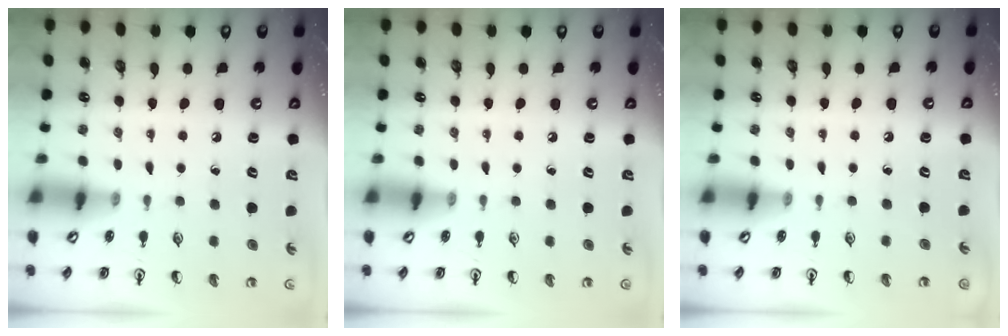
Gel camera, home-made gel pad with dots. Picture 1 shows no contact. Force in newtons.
{"total": 0.0}
{"total": 0.0}